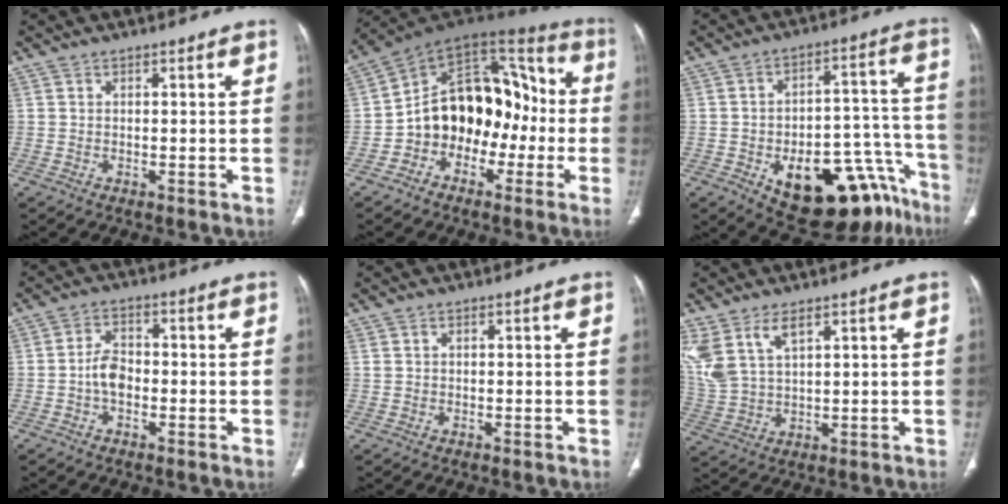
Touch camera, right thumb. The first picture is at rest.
{"total": 18.3, "force": [-3.7, 13.2, 12.2], "torque": [-0.133, 0.076, -0.064]}
{"total": 22.7, "force": [-12.2, 11.2, 15.5], "torque": [-0.129, 0.095, -0.160]}
{"total": 4.5, "force": [-1.1, 3.0, 3.2], "torque": [-0.050, 0.017, -0.026]}
{"total": 1.0, "force": [0.5, 0.6, 0.6], "torque": [-0.014, 0.004, 0.013]}
{"total": 9.6, "force": [5.3, 4.5, 6.6], "torque": [-0.151, -0.011, 0.121]}